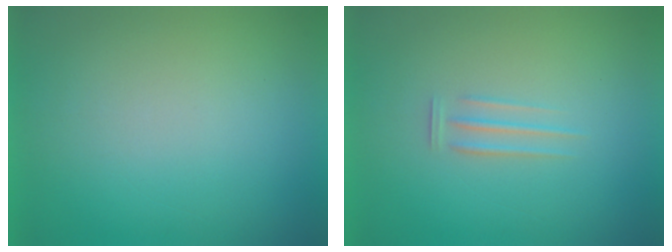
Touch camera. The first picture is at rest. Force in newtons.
{"total": 1.9}